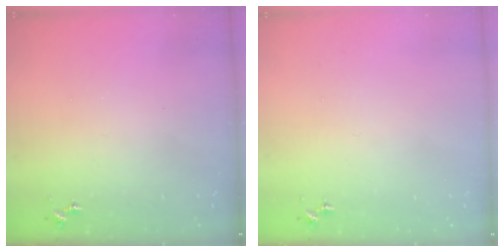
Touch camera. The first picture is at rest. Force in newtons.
{"total": 0.0}